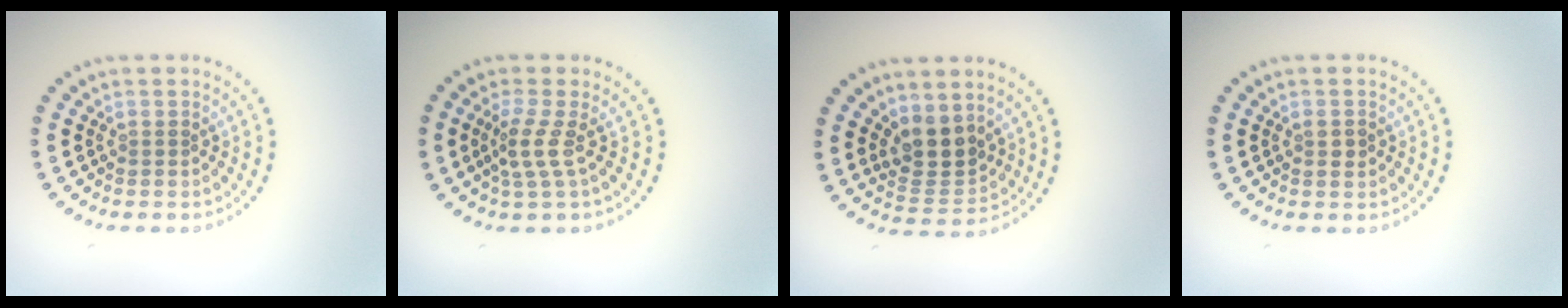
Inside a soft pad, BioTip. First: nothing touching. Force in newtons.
{"total": 2.4, "press": 1.6, "slide": 1.7}
{"total": 3.7, "press": 3.2, "slide": 1.7}
{"total": 1.1, "press": 1.1, "slide": 0.3}